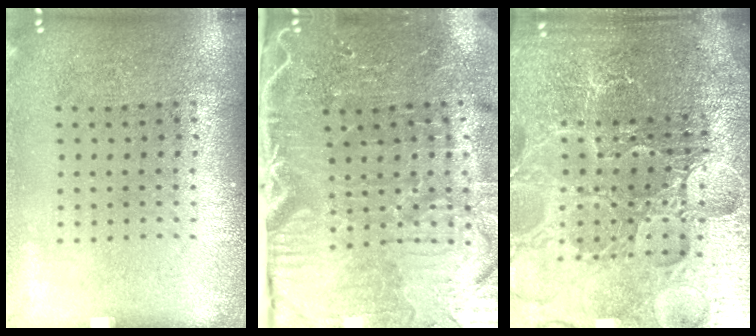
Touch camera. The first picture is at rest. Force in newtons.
{"total": 5.3, "press": 4.2, "slide": 3.2}
{"total": 6.2, "press": 5.6, "slide": 2.7}